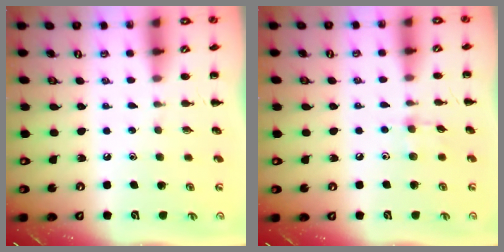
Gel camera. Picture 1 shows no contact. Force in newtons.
{"total": 4.0, "press": 3.7, "slide": 1.4}